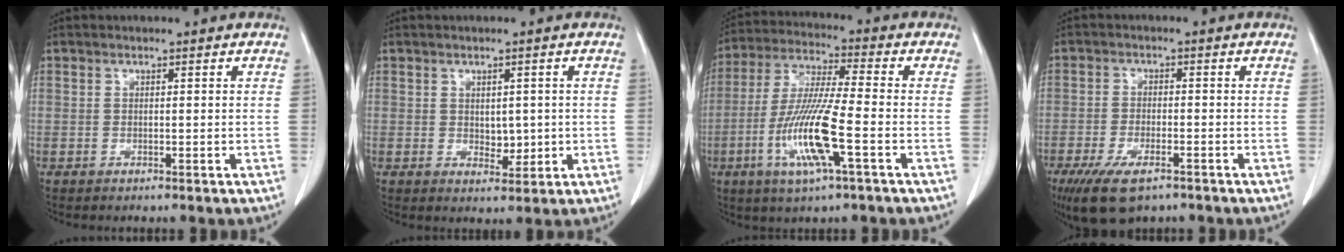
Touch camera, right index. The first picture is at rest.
{"total": 3.0, "force": [0.1, 1.9, 2.3], "torque": [-0.030, -0.004, 0.010]}
{"total": 12.9, "force": [-4.2, 0.5, 12.2], "torque": [-0.252, -0.013, -0.081]}
{"total": 8.5, "force": [-5.5, 3.1, 5.6], "torque": [-0.105, -0.015, -0.092]}